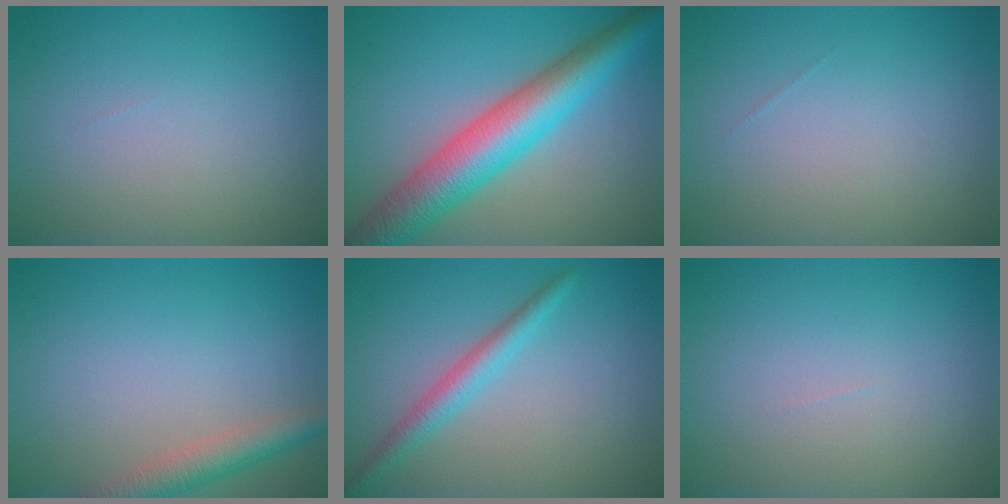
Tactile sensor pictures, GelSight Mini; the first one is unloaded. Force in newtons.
{"total": 8.7, "press": 8.7, "slide": 0.1}
{"total": 0.0}
{"total": 3.5, "press": 3.5, "slide": 0.1}
{"total": 2.5, "press": 2.5, "slide": 0.1}
{"total": 0.0}